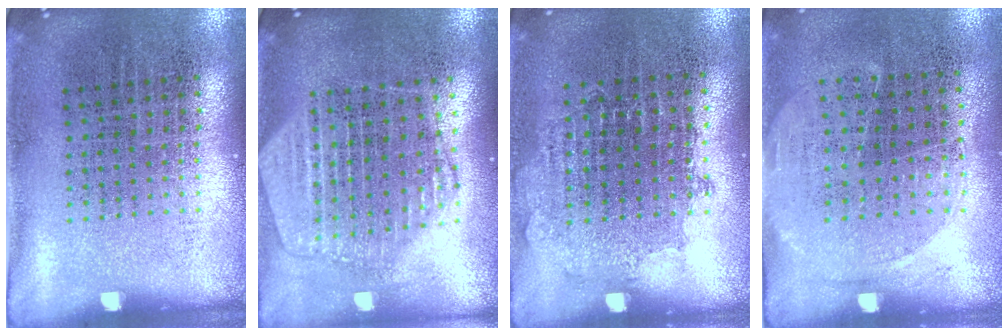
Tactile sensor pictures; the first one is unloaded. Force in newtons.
{"total": 2.0, "press": 1.8, "slide": 0.8}
{"total": 0.8, "press": 0.8, "slide": 0.3}
{"total": 1.4, "press": 1.2, "slide": 0.8}